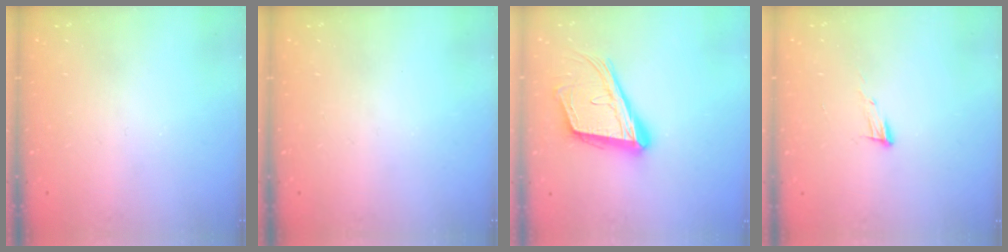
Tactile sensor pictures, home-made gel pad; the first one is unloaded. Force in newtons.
{"total": 0.0}
{"total": 18.5, "press": 18.2, "slide": 3.5}
{"total": 5.4, "press": 5.4, "slide": 0.5}